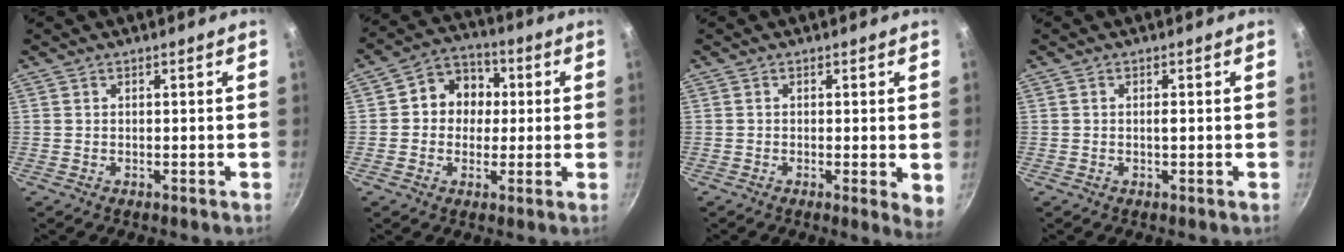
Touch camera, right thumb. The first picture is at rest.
{"total": 9.3, "force": [0.8, 8.2, 4.3], "torque": [-0.020, 0.017, -0.004]}
{"total": 3.9, "force": [-0.3, 1.0, 3.7], "torque": [-0.045, -0.013, -0.007]}
{"total": 0.8, "force": [-0.1, 0.2, 0.8], "torque": [-0.015, 0.002, -0.002]}